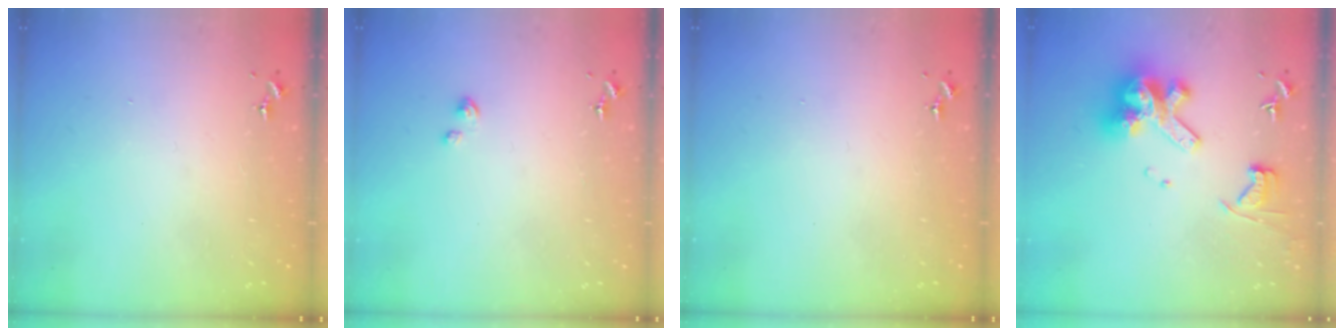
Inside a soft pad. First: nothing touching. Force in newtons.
{"total": 2.5, "press": 2.5, "slide": 0.3}
{"total": 0.0}
{"total": 14.9, "press": 14.8, "slide": 1.8}